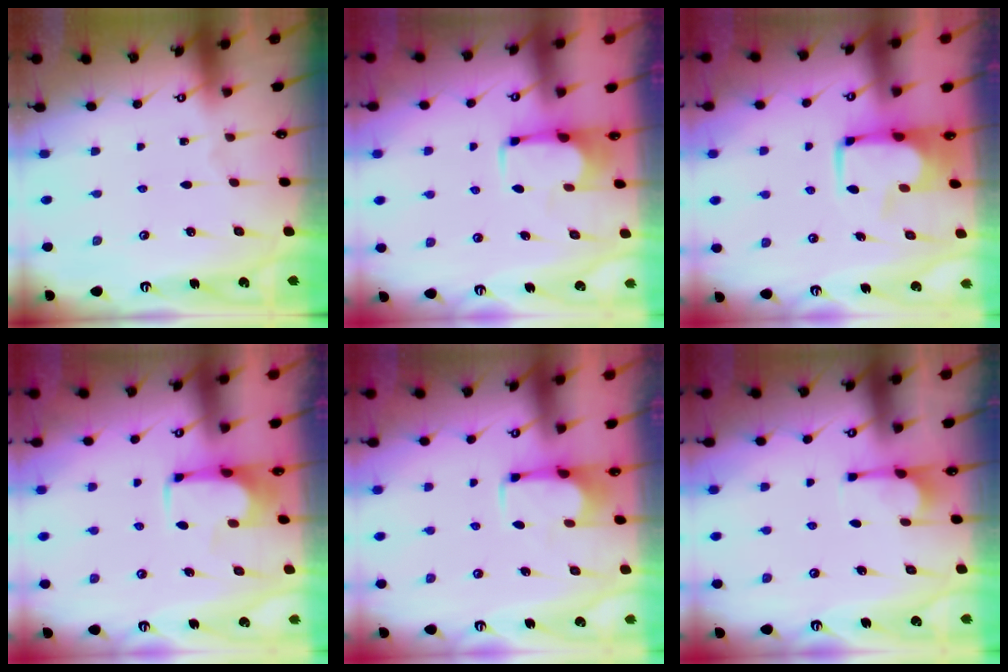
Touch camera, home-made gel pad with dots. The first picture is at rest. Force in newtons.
{"total": 1.8, "press": 1.6, "slide": 0.8}
{"total": 2.7, "press": 2.7, "slide": 0.5}
{"total": 0.8, "press": 0.2, "slide": 0.8}
{"total": 2.8, "press": 2.6, "slide": 1.0}
{"total": 3.5, "press": 3.5, "slide": 0.6}